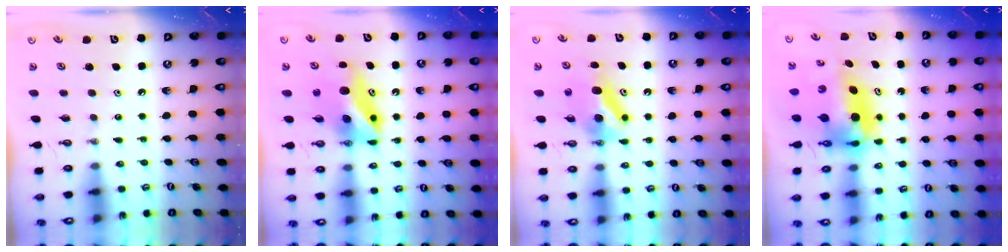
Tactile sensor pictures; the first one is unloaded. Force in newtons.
{"total": 9.5, "press": 8.3, "slide": 4.4}
{"total": 7.3, "press": 6.8, "slide": 2.7}
{"total": 9.9, "press": 9.2, "slide": 3.6}